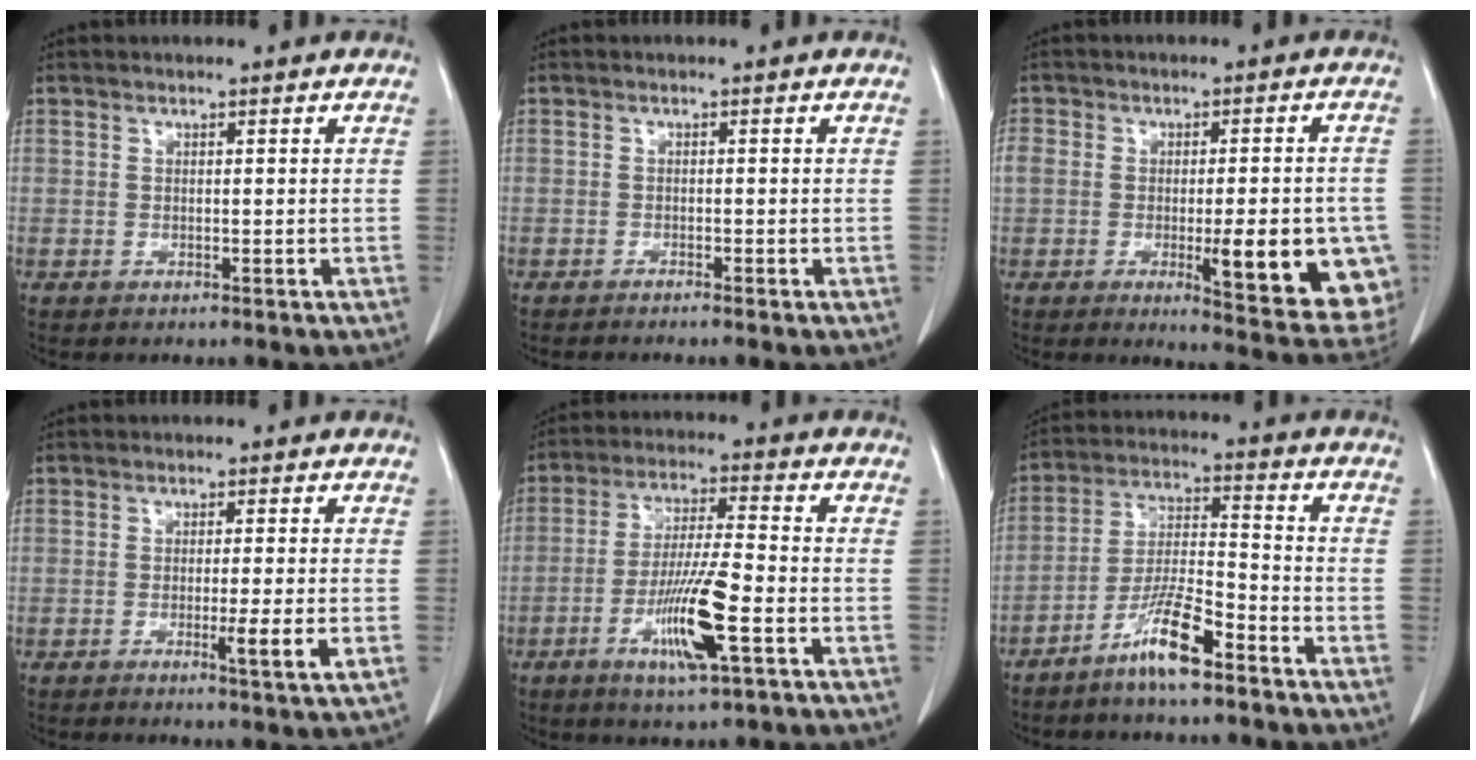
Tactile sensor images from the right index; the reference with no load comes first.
{"total": 1.9, "force": [-1.6, -0.4, 0.9], "torque": [-0.013, 0.003, -0.022]}
{"total": 18.4, "force": [-4.6, 6.9, 16.4], "torque": [-0.205, 0.013, -0.037]}
{"total": 4.3, "force": [-1.1, -0.5, 4.1], "torque": [-0.062, -0.010, -0.015]}
{"total": 11.1, "force": [-4.1, 0.7, 10.3], "torque": [-0.194, -0.012, -0.073]}
{"total": 9.1, "force": [-6.2, 0.9, 6.5], "torque": [-0.133, -0.011, -0.124]}